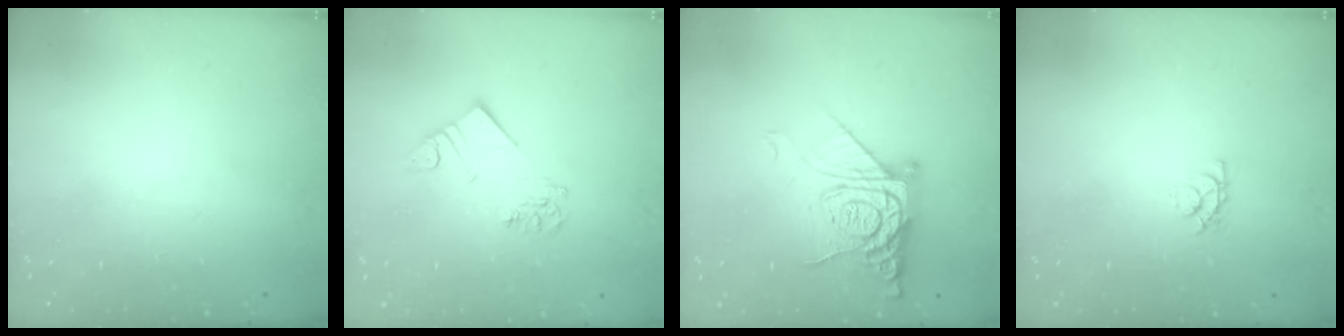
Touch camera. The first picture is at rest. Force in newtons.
{"total": 5.9, "press": 5.9, "slide": 0.4}
{"total": 13.7, "press": 13.6, "slide": 1.5}
{"total": 3.6, "press": 3.6, "slide": 0.4}